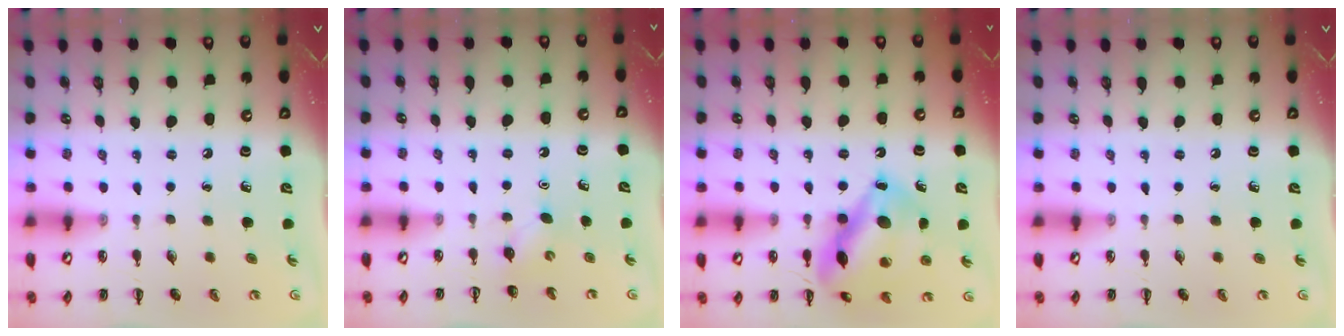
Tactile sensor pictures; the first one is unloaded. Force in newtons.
{"total": 2.7, "press": 2.6, "slide": 0.7}
{"total": 15.0, "press": 14.9, "slide": 1.3}
{"total": 0.0}